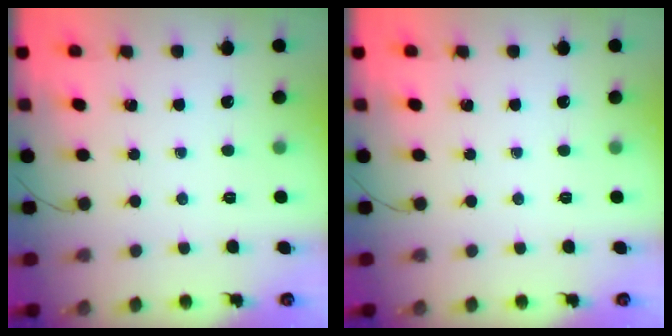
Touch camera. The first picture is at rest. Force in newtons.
{"total": 0.0}